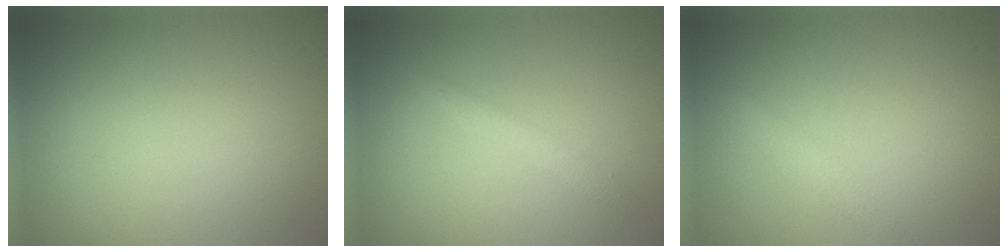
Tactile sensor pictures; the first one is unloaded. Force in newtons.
{"total": 1.4, "press": 1.4, "slide": 0.1}
{"total": 1.3, "press": 1.3, "slide": 0.1}